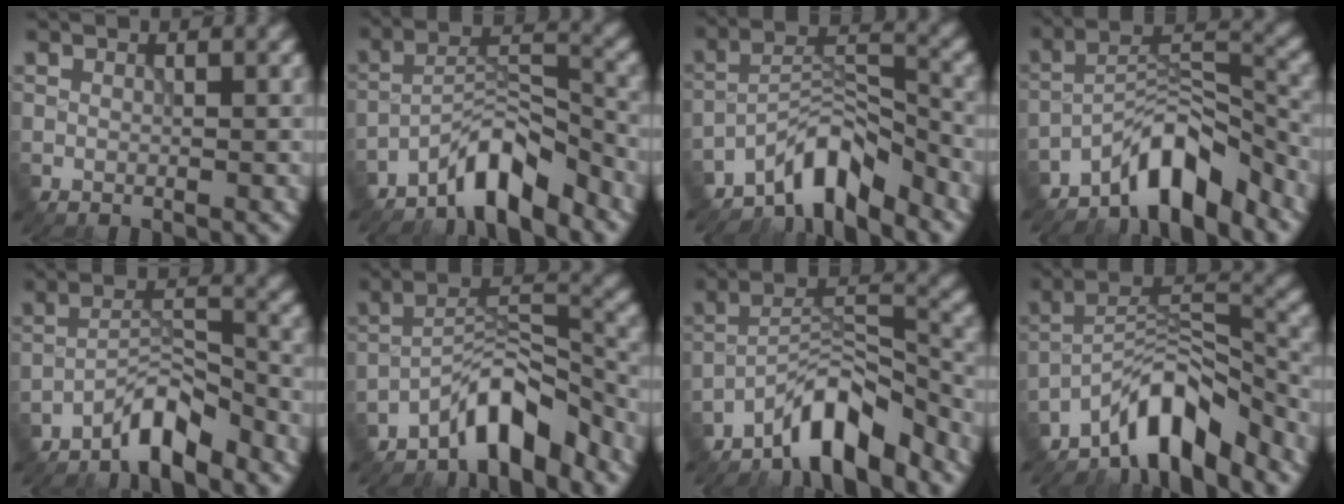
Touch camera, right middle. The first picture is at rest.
{"total": 5.8, "force": [-4.8, 1.3, 3.0], "torque": [-0.043, 0.011, -0.093]}
{"total": 6.4, "force": [-5.3, 1.8, 3.1], "torque": [-0.040, 0.009, -0.103]}
{"total": 6.8, "force": [-5.5, 1.9, 3.6], "torque": [-0.046, 0.014, -0.102]}
{"total": 4.5, "force": [-3.7, 0.9, 2.4], "torque": [-0.038, 0.014, -0.076]}
{"total": 6.4, "force": [-5.1, 1.8, 3.4], "torque": [-0.044, 0.015, -0.096]}
{"total": 6.6, "force": [-5.4, 1.6, 3.4], "torque": [-0.048, 0.012, -0.103]}
{"total": 7.8, "force": [-6.1, 2.3, 4.2], "torque": [-0.057, 0.009, -0.120]}